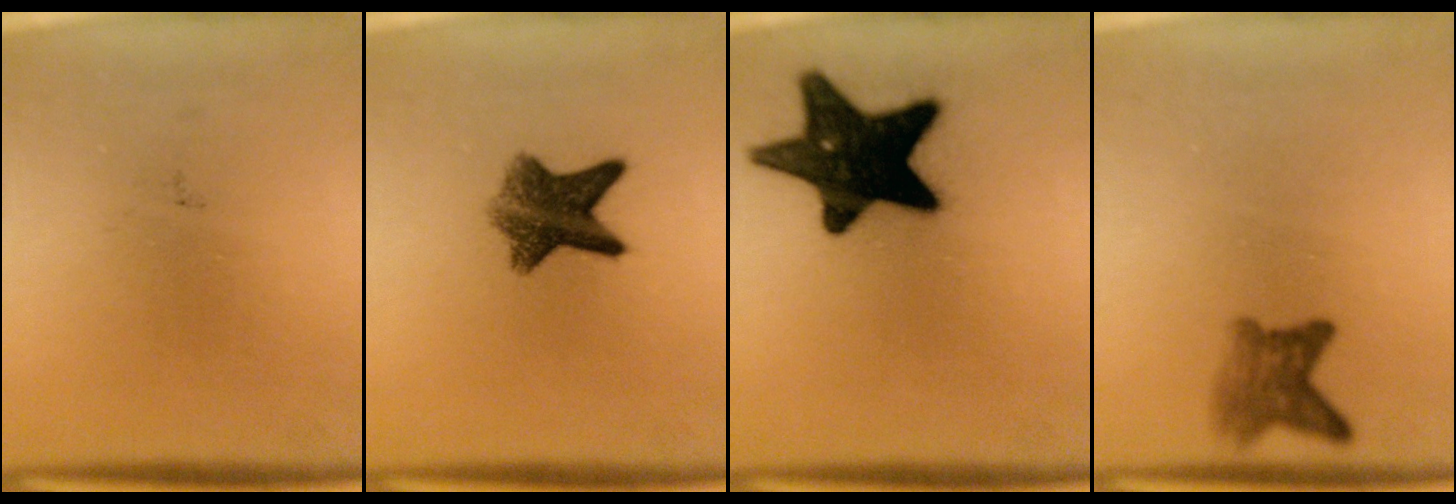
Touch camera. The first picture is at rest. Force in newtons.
{"total": 7.7}
{"total": 17.2}
{"total": 3.5}